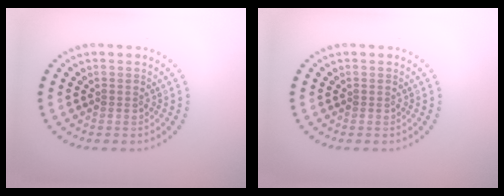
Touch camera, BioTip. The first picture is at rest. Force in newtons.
{"total": 0.0}